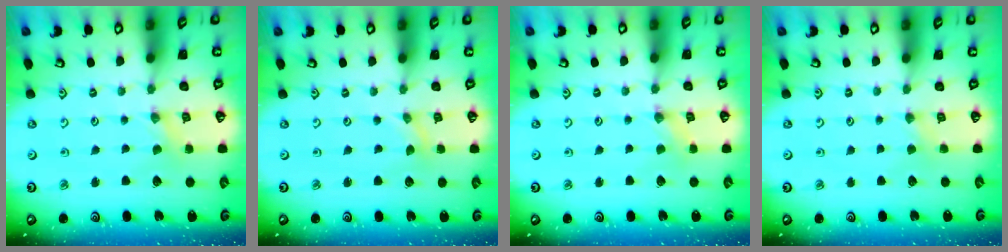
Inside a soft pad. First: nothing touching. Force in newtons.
{"total": 0.0}
{"total": 1.2, "press": 1.2, "slide": 0.2}
{"total": 0.9, "press": 0.8, "slide": 0.3}